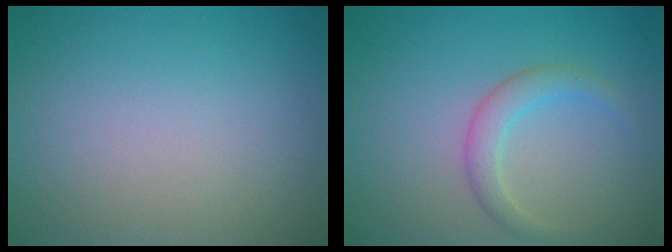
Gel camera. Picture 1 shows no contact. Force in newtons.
{"total": 2.3, "press": 2.3, "slide": 0.0}